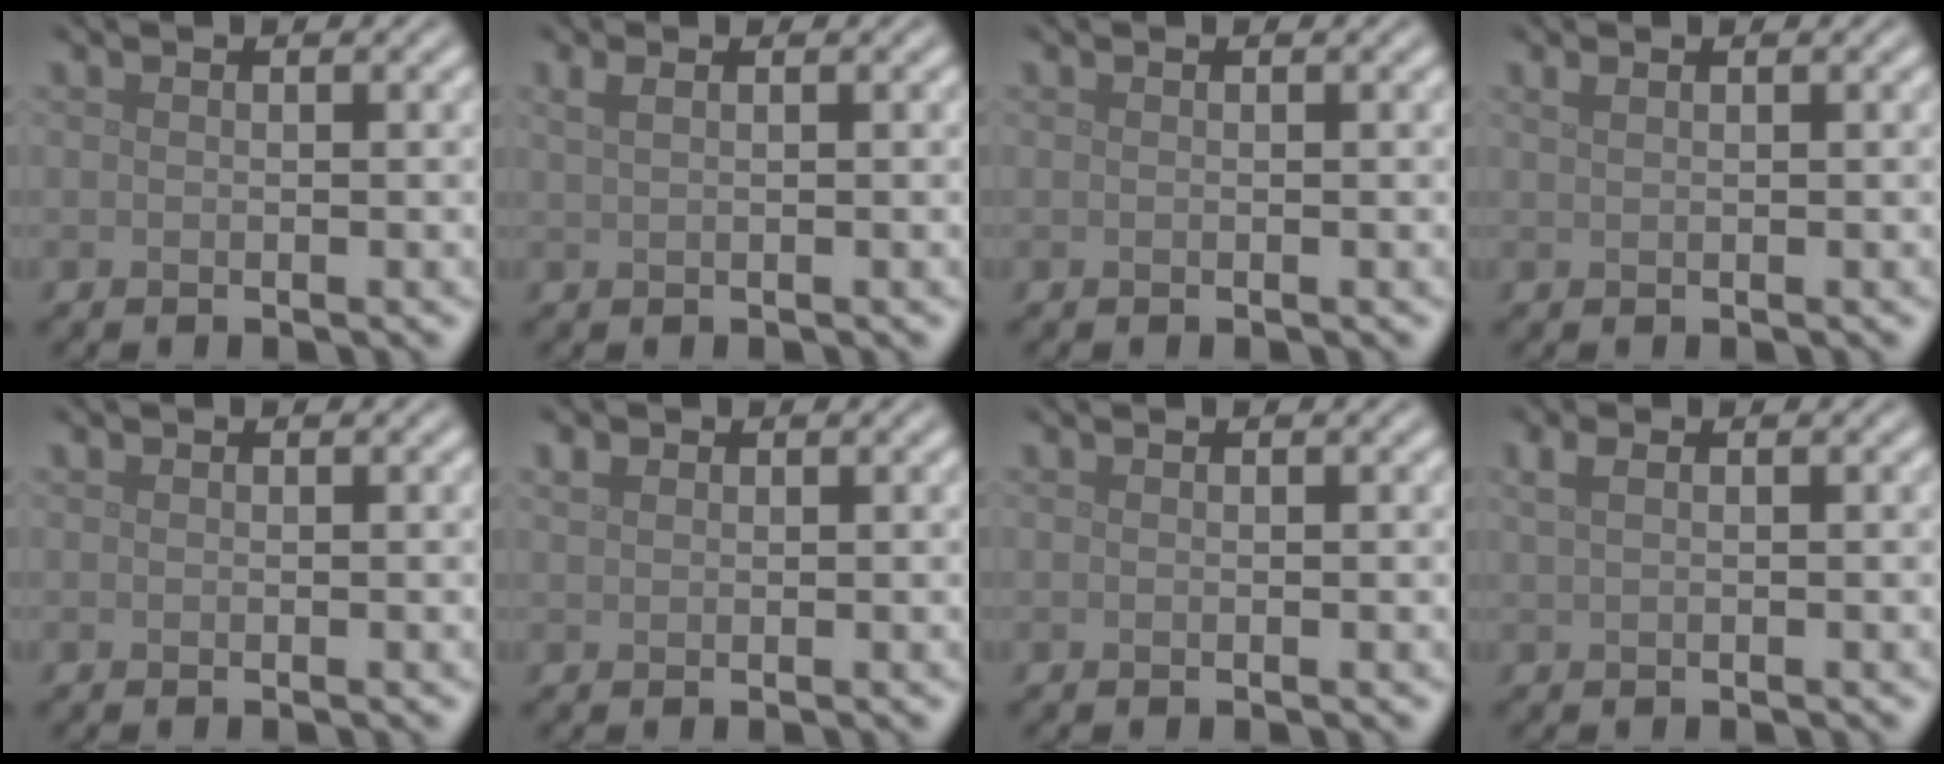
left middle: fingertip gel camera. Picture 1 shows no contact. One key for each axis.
{"total": 1.3, "fx": 0.8, "fy": 0.5, "fz": 0.9, "tx": -0.016, "ty": 0.004, "tz": 0.014}
{"total": 0.0}
{"total": 0.7, "fx": 0.5, "fy": 0.3, "fz": 0.4, "tx": -0.009, "ty": 0.004, "tz": 0.011}
{"total": 0.0}
{"total": 1.0, "fx": 0.6, "fy": 0.7, "fz": 0.3, "tx": -0.006, "ty": 0.005, "tz": 0.009}
{"total": 0.0}
{"total": 1.5, "fx": 0.7, "fy": 0.6, "fz": 1.1, "tx": -0.023, "ty": 0.009, "tz": 0.012}